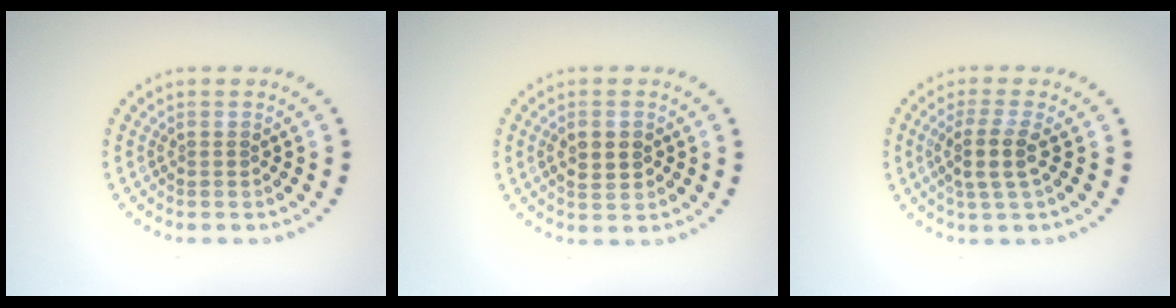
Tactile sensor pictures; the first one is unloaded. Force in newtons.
{"total": 2.2, "press": 2.2, "slide": 0.1}
{"total": 2.7, "press": 2.2, "slide": 1.6}